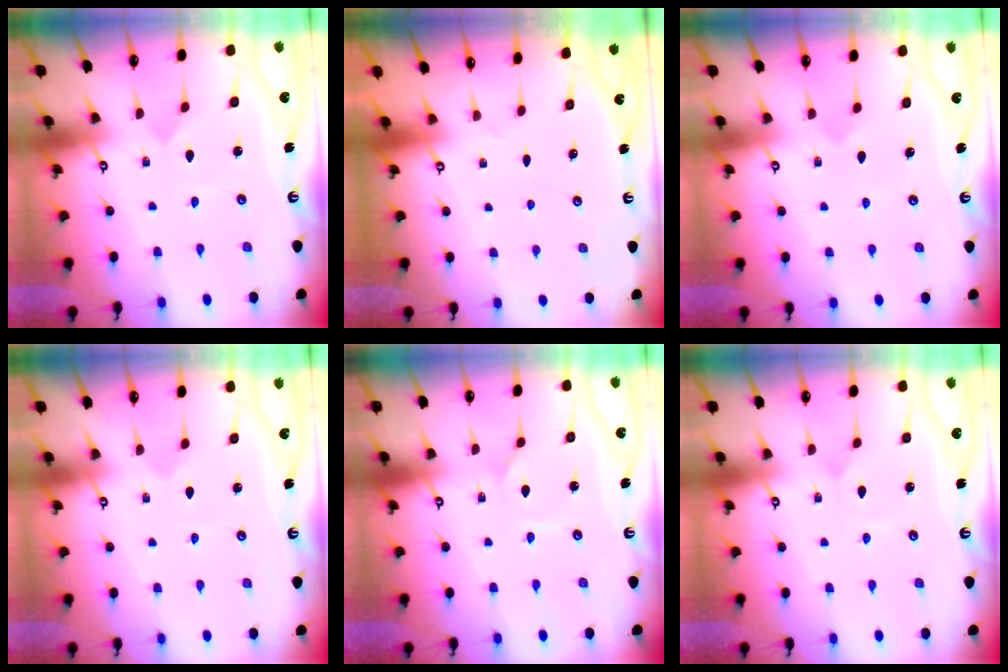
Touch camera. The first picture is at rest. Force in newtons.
{"total": 0.0}
{"total": 3.9, "press": 3.8, "slide": 0.4}
{"total": 0.8, "press": 0.8, "slide": 0.0}
{"total": 1.0, "press": 1.0, "slide": 0.0}
{"total": 1.8, "press": 1.8, "slide": 0.1}